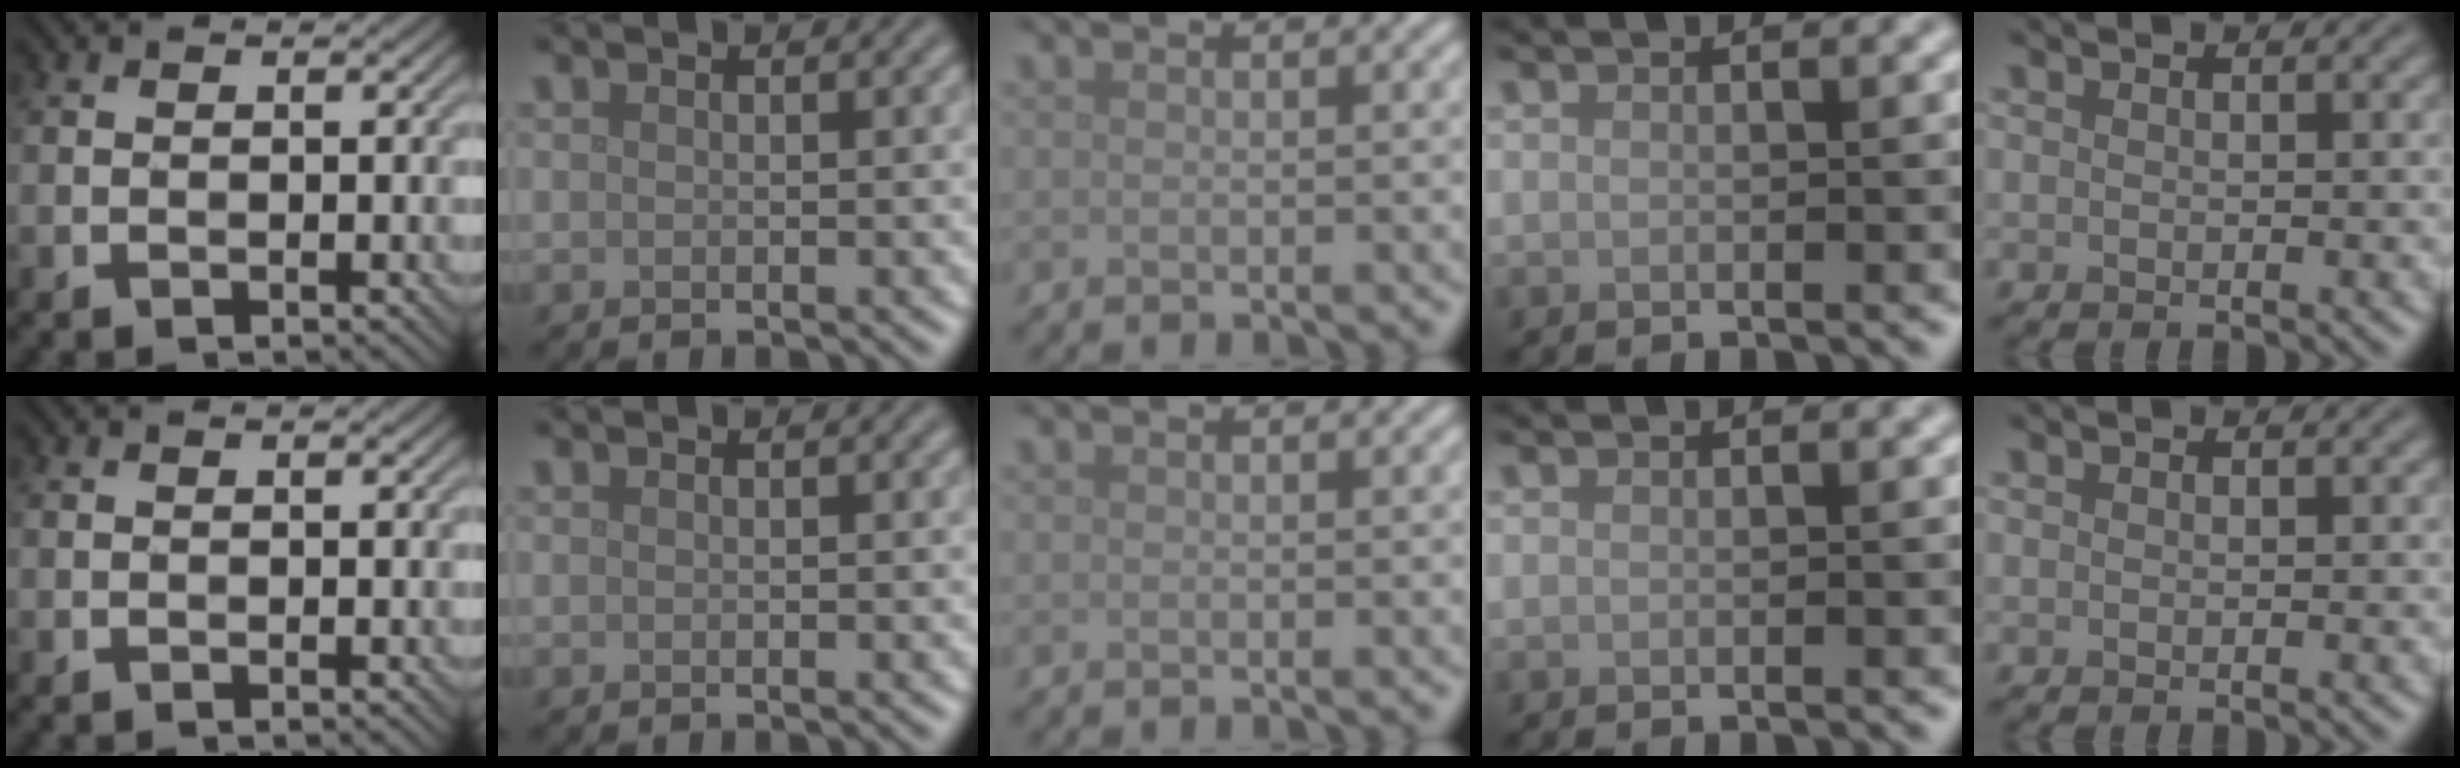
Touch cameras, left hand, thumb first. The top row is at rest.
{}